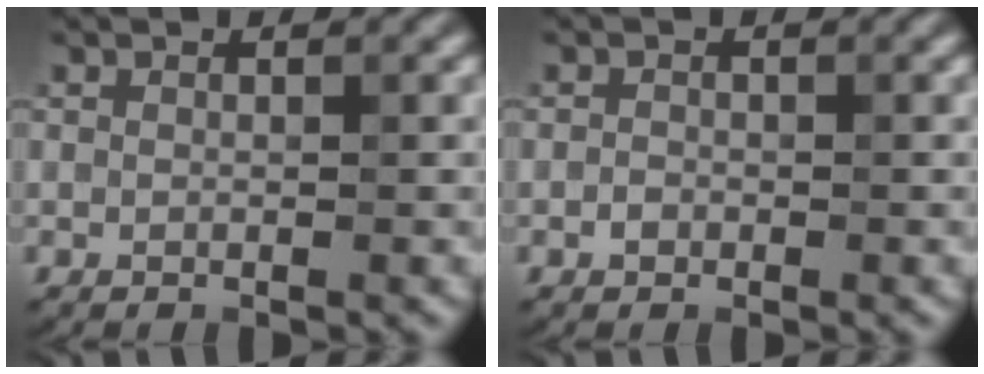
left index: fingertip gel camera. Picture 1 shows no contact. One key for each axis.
{"total": 0.7, "fx": -0.3, "fy": 0.5, "fz": 0.3, "tx": -0.004, "ty": -0.001, "tz": -0.008}